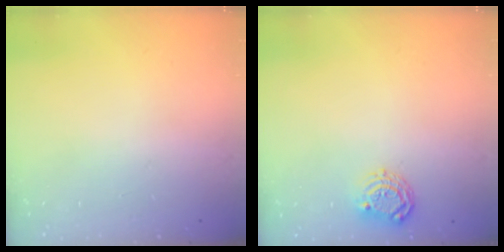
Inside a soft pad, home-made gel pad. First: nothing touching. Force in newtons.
{"total": 6.2, "press": 6.1, "slide": 0.7}